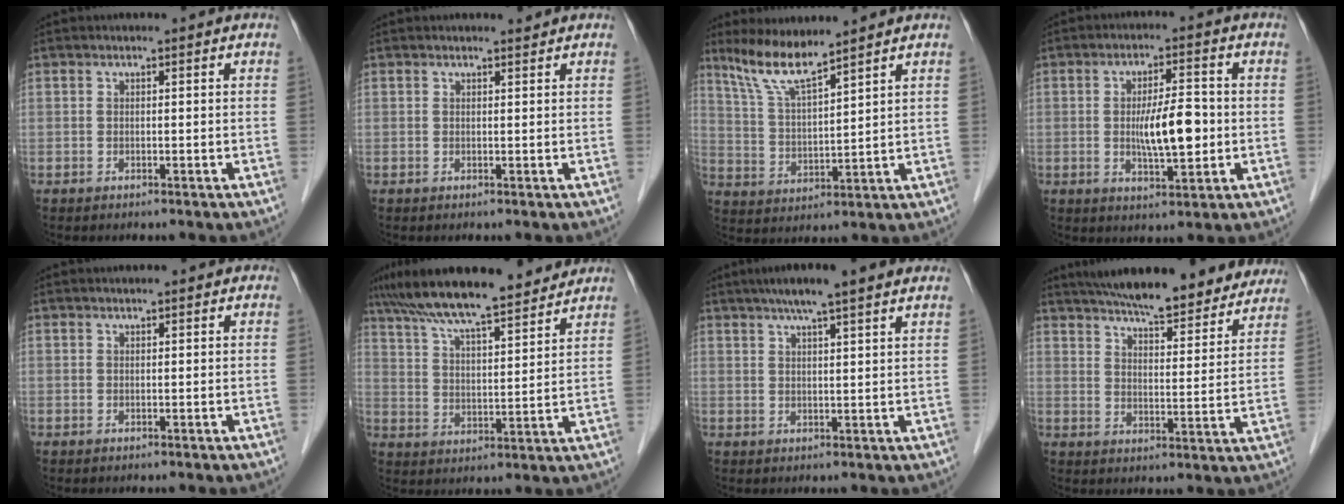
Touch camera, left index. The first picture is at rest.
{"total": 0.7, "force": [0.7, 0.0, -0.1], "torque": [-0.011, -0.005, 0.010]}
{"total": 7.3, "force": [6.3, 0.0, 3.7], "torque": [-0.085, -0.005, 0.130]}
{"total": 7.3, "force": [-0.5, 1.8, 7.1], "torque": [-0.129, -0.001, -0.008]}
{"total": 0.7, "force": [0.6, 0.3, 0.3], "torque": [-0.013, 0.005, 0.007]}
{"total": 16.3, "force": [14.1, 1.9, 7.9], "torque": [-0.138, 0.024, 0.228]}
{"total": 8.1, "force": [6.1, 0.2, 5.3], "torque": [-0.083, 0.028, 0.090]}
{"total": 21.8, "force": [19.2, 4.4, 9.3], "torque": [-0.137, 0.002, 0.250]}